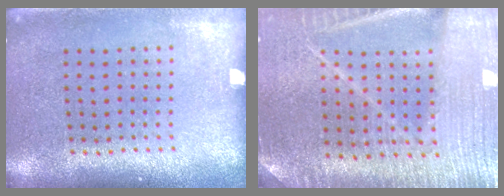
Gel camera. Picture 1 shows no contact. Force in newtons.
{"total": 3.1, "press": 3.1, "slide": 0.3}